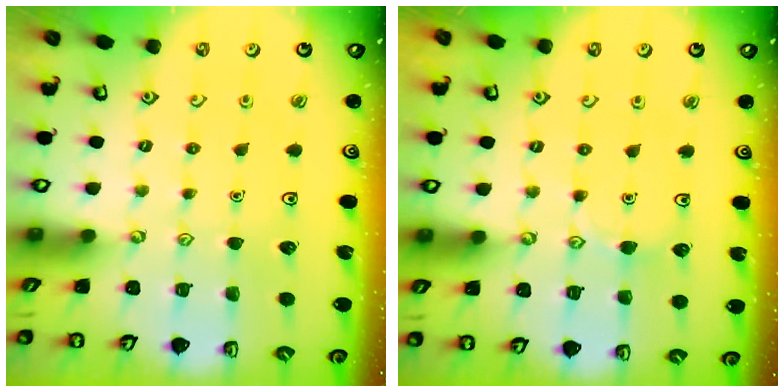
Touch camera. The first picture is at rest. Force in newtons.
{"total": 4.2, "press": 4.2, "slide": 0.4}